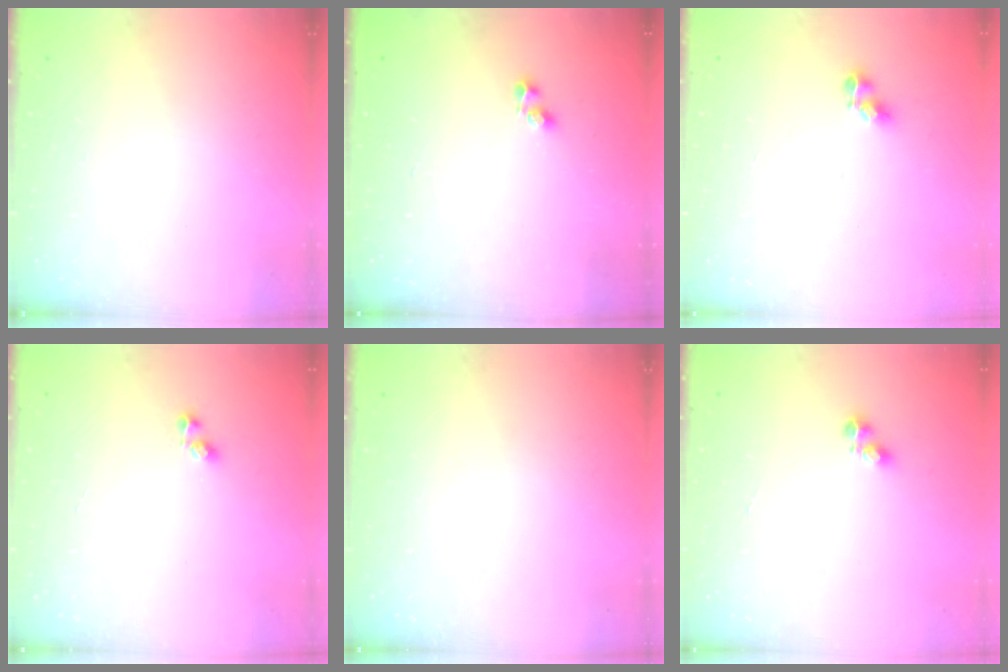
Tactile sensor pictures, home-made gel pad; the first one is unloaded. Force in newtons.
{"total": 0.9, "press": 0.4, "slide": 0.8}
{"total": 5.4, "press": 5.3, "slide": 0.6}
{"total": 2.9, "press": 2.6, "slide": 1.3}
{"total": 0.0}
{"total": 3.0, "press": 2.9, "slide": 0.5}